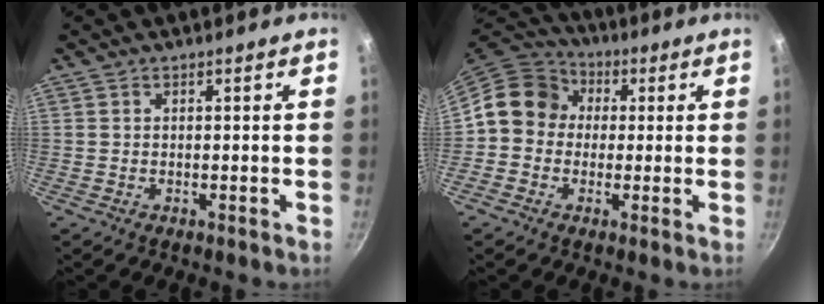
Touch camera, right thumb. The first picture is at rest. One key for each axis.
{"total": 11.1, "fx": 0.9, "fy": 9.9, "fz": 5.1, "tx": -0.052, "ty": 0.025, "tz": -0.010}